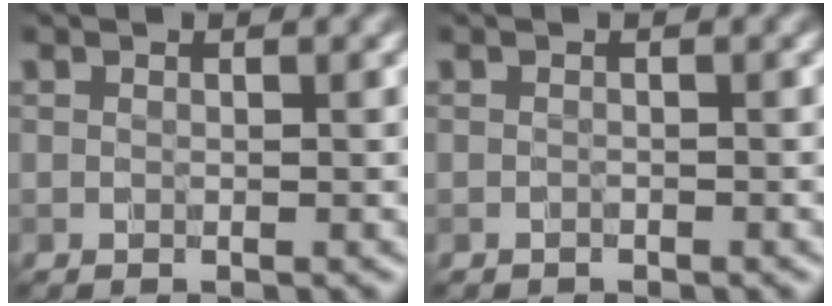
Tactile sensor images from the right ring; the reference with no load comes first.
{"total": 0.0}